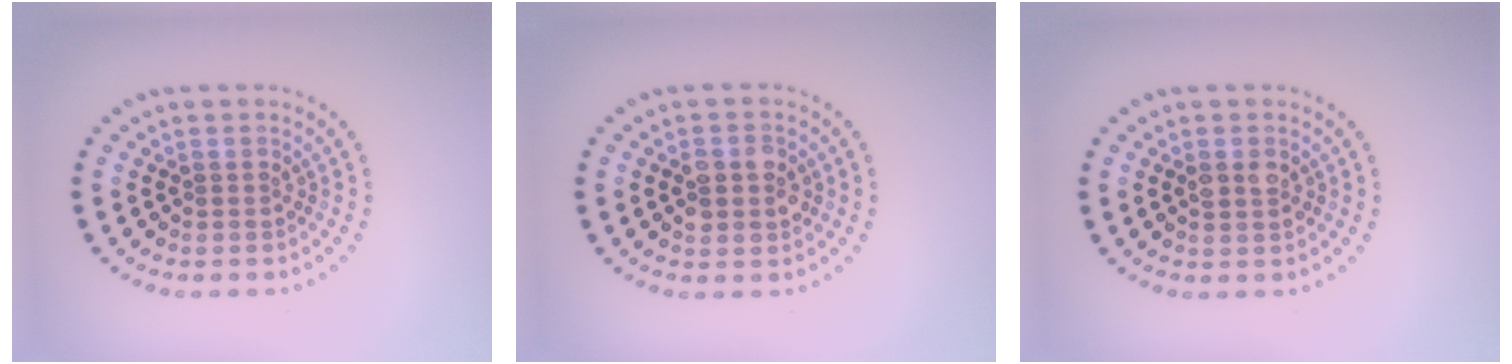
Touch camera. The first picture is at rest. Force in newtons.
{"total": 2.8, "press": 2.8, "slide": 0.3}
{"total": 1.7, "press": 1.7, "slide": 0.1}